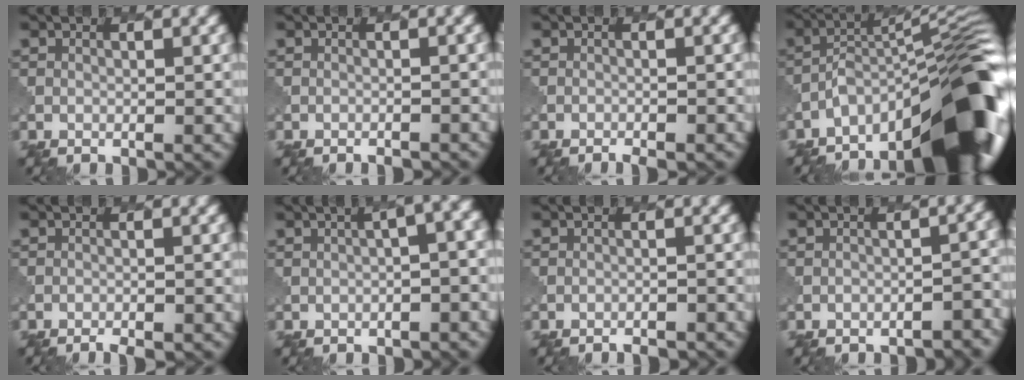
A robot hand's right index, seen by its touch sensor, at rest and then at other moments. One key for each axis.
{"total": 1.5, "fx": -1.4, "fy": 0.2, "fz": 0.4, "tx": 0.006, "ty": 0.004, "tz": -0.020}
{"total": 1.5, "fx": -1.3, "fy": 0.3, "fz": 0.7, "tx": -0.003, "ty": 0.002, "tz": -0.021}
{"total": 14.7, "fx": -9.5, "fy": 4.2, "fz": 10.4, "tx": -0.154, "ty": 0.015, "tz": -0.148}
{"total": 2.1, "fx": -1.9, "fy": 0.4, "fz": 0.9, "tx": -0.007, "ty": 0.002, "tz": -0.028}
{"total": 6.7, "fx": -1.2, "fy": 2.4, "fz": 6.1, "tx": -0.045, "ty": 0.014, "tz": -0.005}
{"total": 2.5, "fx": -2.4, "fy": 0.4, "fz": 0.6, "tx": 0.003, "ty": 0.008, "tz": -0.030}
{"total": 5.2, "fx": -4.3, "fy": 1.3, "fz": 2.5, "tx": -0.021, "ty": 0.017, "tz": -0.049}